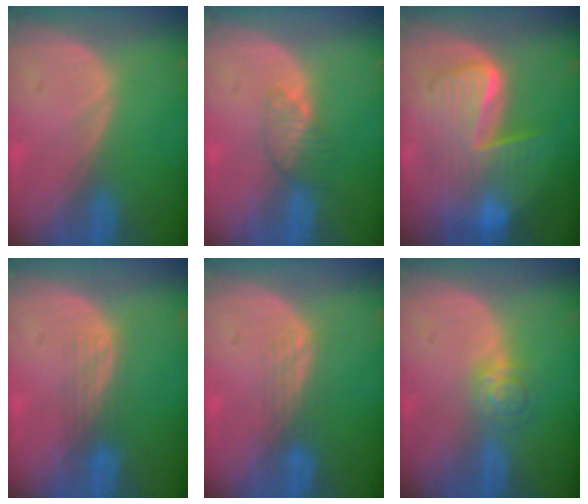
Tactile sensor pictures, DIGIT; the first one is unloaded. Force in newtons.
{"total": 3.5, "press": 3.2, "slide": 1.5}
{"total": 10.1, "press": 10.1, "slide": 1.0}
{"total": 2.9, "press": 2.8, "slide": 1.0}
{"total": 3.1, "press": 2.6, "slide": 1.7}
{"total": 4.0, "press": 3.6, "slide": 1.6}